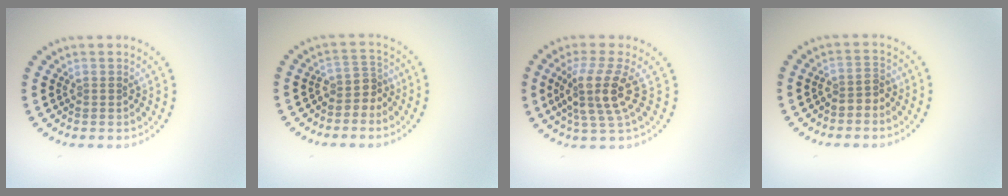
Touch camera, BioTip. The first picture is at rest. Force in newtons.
{"total": 2.3, "press": 1.6, "slide": 1.7}
{"total": 4.1, "press": 3.1, "slide": 2.7}
{"total": 1.4, "press": 1.2, "slide": 0.8}